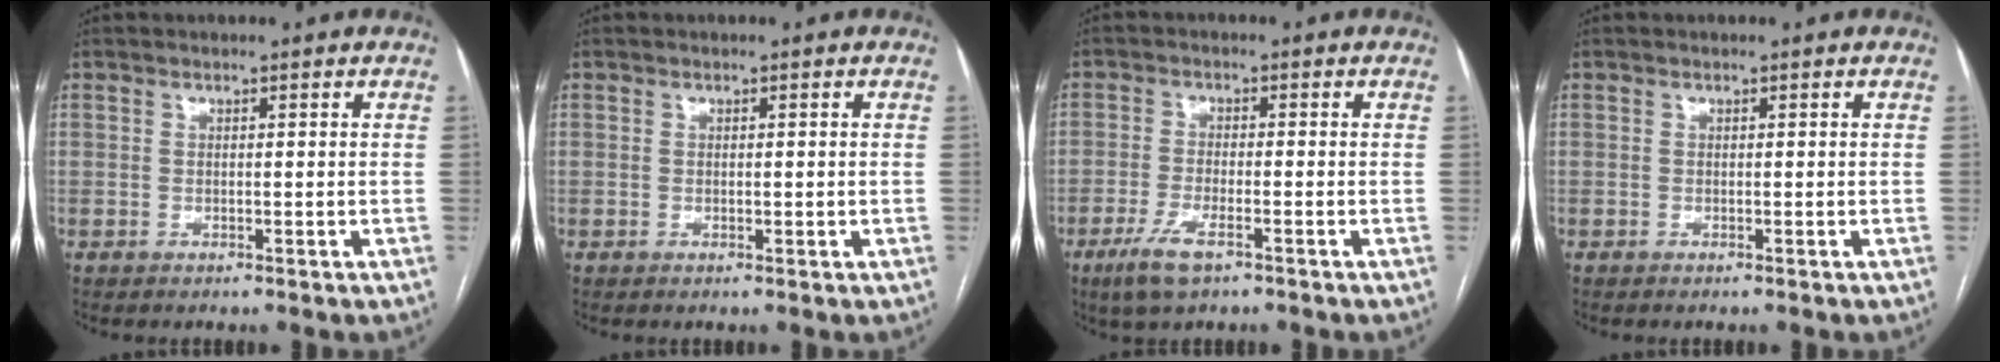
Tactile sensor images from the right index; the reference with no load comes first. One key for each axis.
{"total": 0.5, "fx": 0.1, "fy": 0.4, "fz": 0.4, "tx": -0.004, "ty": 0.000, "tz": 0.003}
{"total": 5.6, "fx": -3.4, "fy": 1.2, "fz": 4.3, "tx": -0.097, "ty": -0.011, "tz": -0.060}
{"total": 0.0}